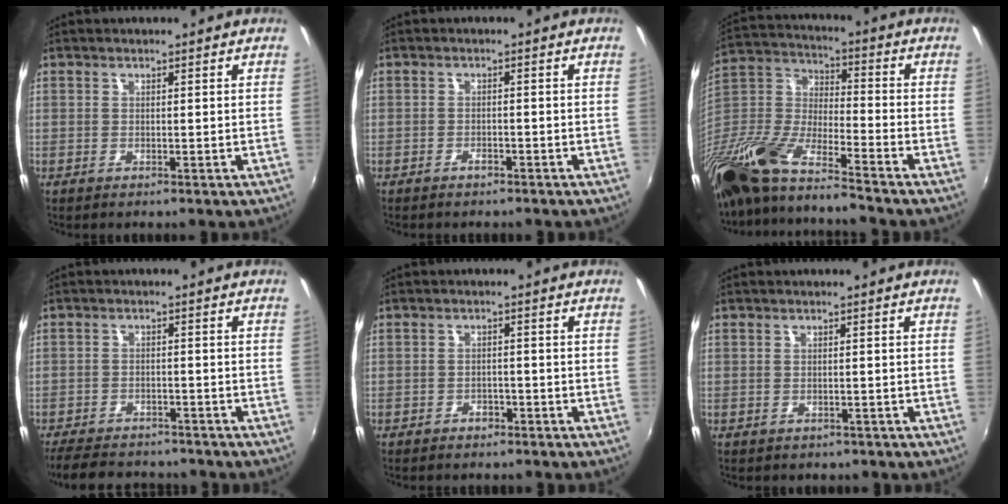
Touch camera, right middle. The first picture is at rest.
{"total": 1.5, "force": [-1.3, 0.5, 0.5], "torque": [-0.014, 0.001, -0.021]}
{"total": 18.9, "force": [-14.0, 3.6, 12.1], "torque": [-0.253, -0.036, -0.280]}
{"total": 11.8, "force": [-10.2, 4.1, 4.3], "torque": [-0.110, -0.007, -0.152]}
{"total": 2.8, "force": [-2.3, 1.4, 0.7], "torque": [-0.021, -0.002, -0.032]}
{"total": 1.7, "force": [-1.0, 1.3, 0.5], "torque": [-0.013, -0.003, -0.008]}